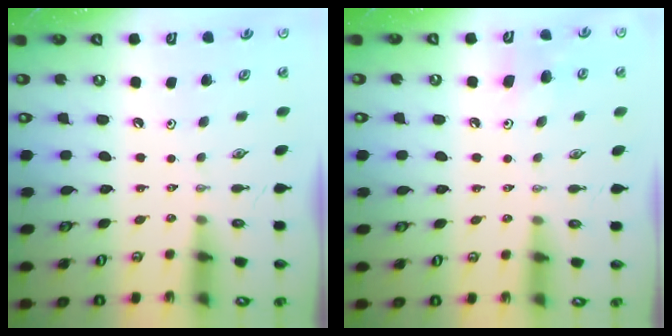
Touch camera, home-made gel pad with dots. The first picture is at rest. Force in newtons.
{"total": 7.2, "press": 7.1, "slide": 1.3}